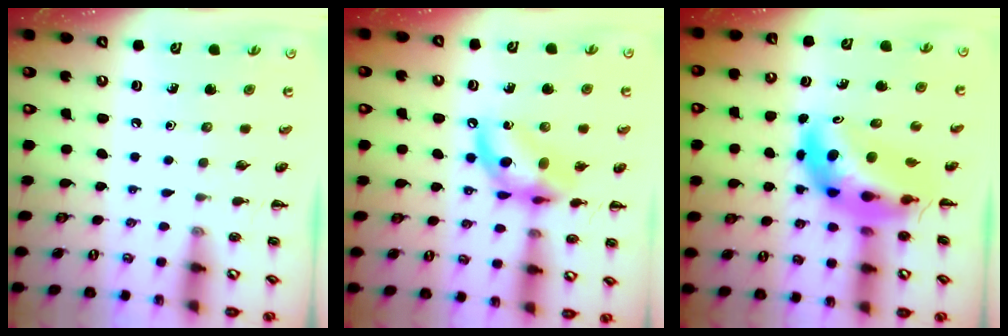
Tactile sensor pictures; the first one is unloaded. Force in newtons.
{"total": 13.3, "press": 12.9, "slide": 3.3}
{"total": 7.9, "press": 7.6, "slide": 2.4}